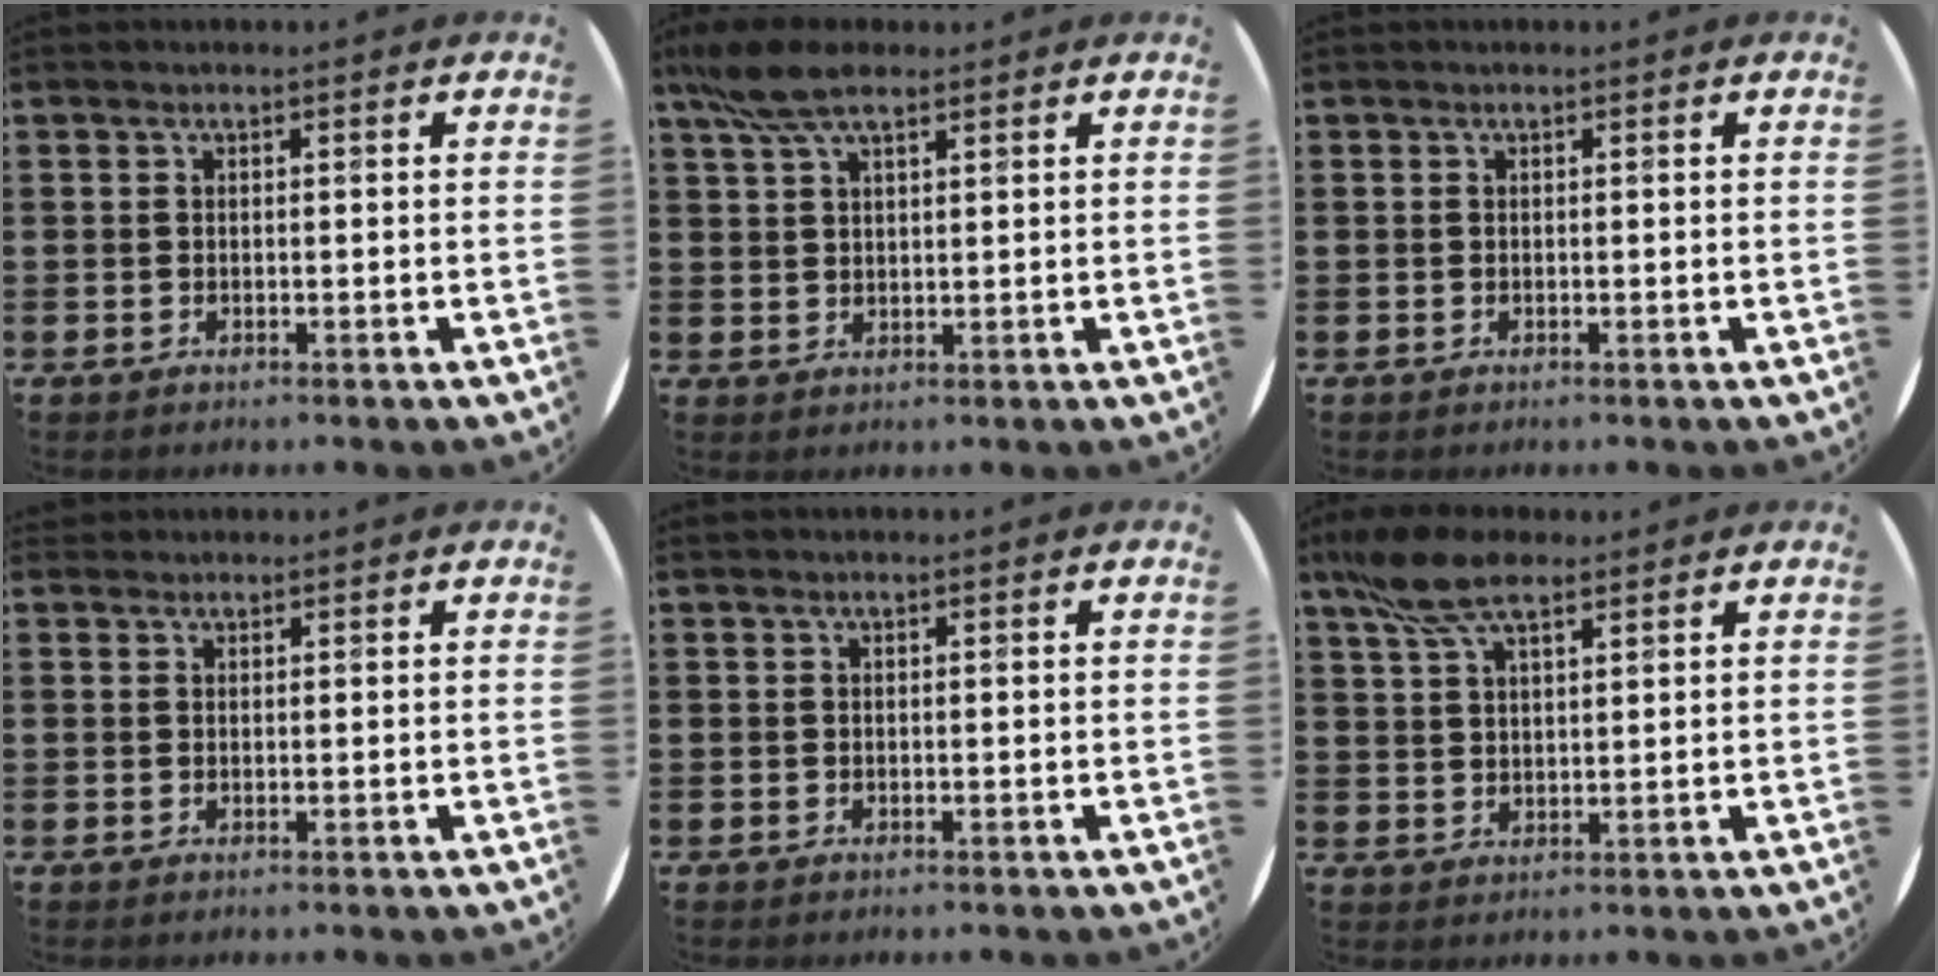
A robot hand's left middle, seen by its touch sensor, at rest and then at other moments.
{"total": 6.4, "force": [4.5, 2.1, 4.0], "torque": [-0.088, 0.001, 0.083]}
{"total": 0.0}
{"total": 0.7, "force": [0.6, 0.3, -0.1], "torque": [0.010, 0.000, 0.010]}
{"total": 0.0}
{"total": 7.9, "force": [5.7, 2.8, 4.7], "torque": [-0.108, -0.001, 0.106]}